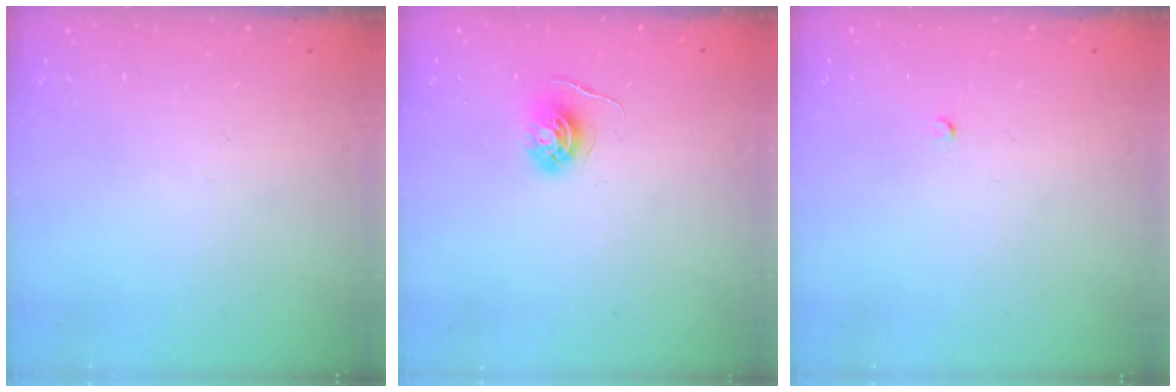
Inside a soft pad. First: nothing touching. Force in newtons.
{"total": 5.3, "press": 5.3, "slide": 0.5}
{"total": 2.0, "press": 2.0, "slide": 0.3}